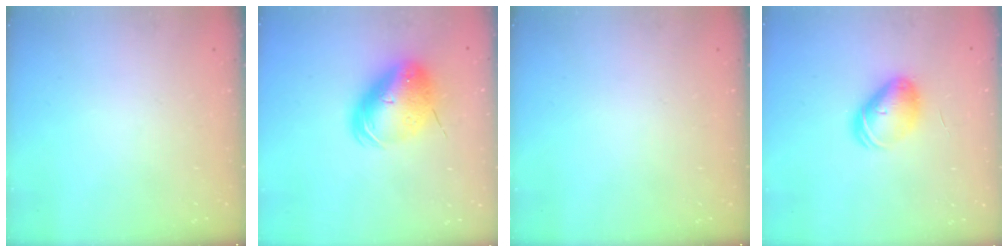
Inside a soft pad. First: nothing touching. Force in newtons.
{"total": 12.3, "press": 12.1, "slide": 2.2}
{"total": 0.0}
{"total": 8.5, "press": 8.5, "slide": 1.0}